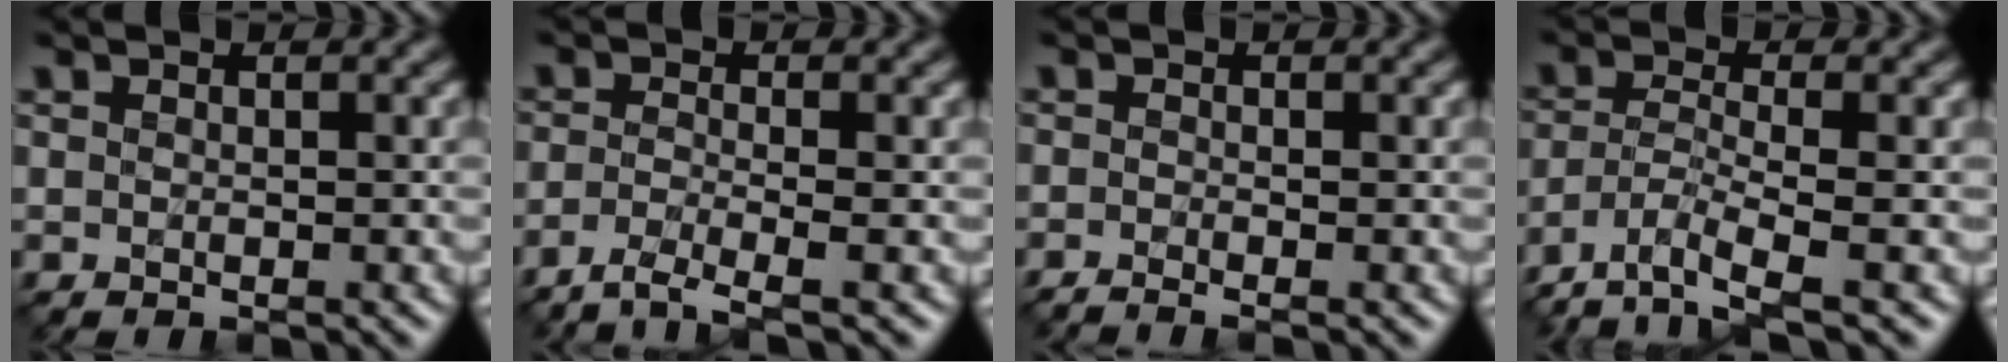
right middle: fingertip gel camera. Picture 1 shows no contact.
{"total": 3.0, "force": [-2.0, 0.5, 2.2], "torque": [-0.042, -0.008, -0.055]}
{"total": 1.5, "force": [-1.1, 0.3, 1.0], "torque": [-0.013, -0.011, -0.028]}
{"total": 5.2, "force": [-3.6, 1.3, 3.5], "torque": [-0.075, -0.012, -0.077]}